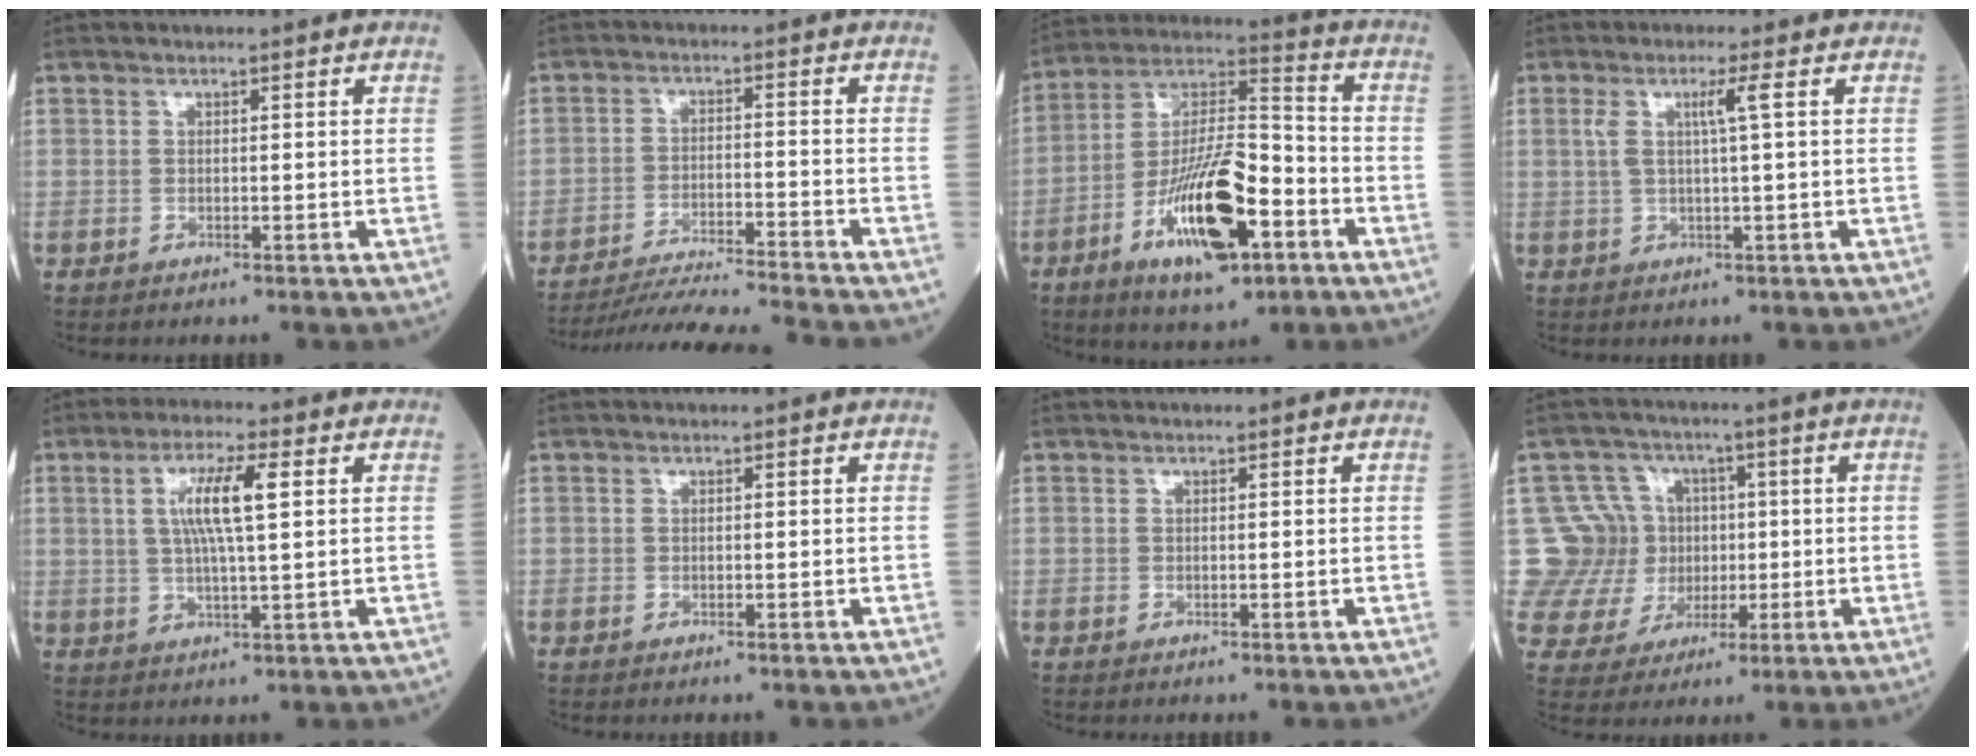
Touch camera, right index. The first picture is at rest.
{"total": 13.9, "force": [-13.0, -2.1, 4.5], "torque": [-0.056, -0.024, -0.207]}
{"total": 17.2, "force": [-7.1, 4.9, 14.9], "torque": [-0.285, 0.002, -0.115]}
{"total": 3.4, "force": [0.9, -0.6, 3.2], "torque": [-0.068, 0.006, 0.019]}
{"total": 7.4, "force": [1.8, 0.5, 7.1], "torque": [-0.140, 0.005, 0.034]}
{"total": 0.0}
{"total": 0.0}
{"total": 12.2, "force": [1.3, 12.0, 1.7], "torque": [-0.046, 0.053, 0.038]}